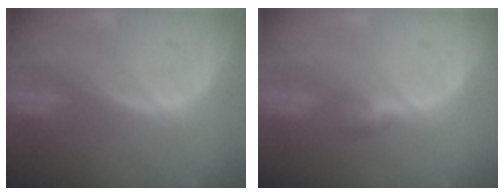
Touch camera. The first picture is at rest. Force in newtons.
{"total": 2.5, "press": 2.4, "slide": 0.7}